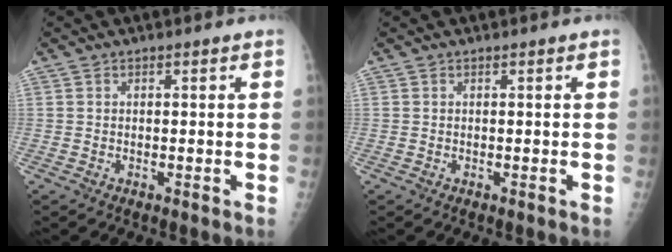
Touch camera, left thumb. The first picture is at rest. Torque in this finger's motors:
{"motor_torque": [0.00, 0.00, 0.00, -0.01, 0.00]}